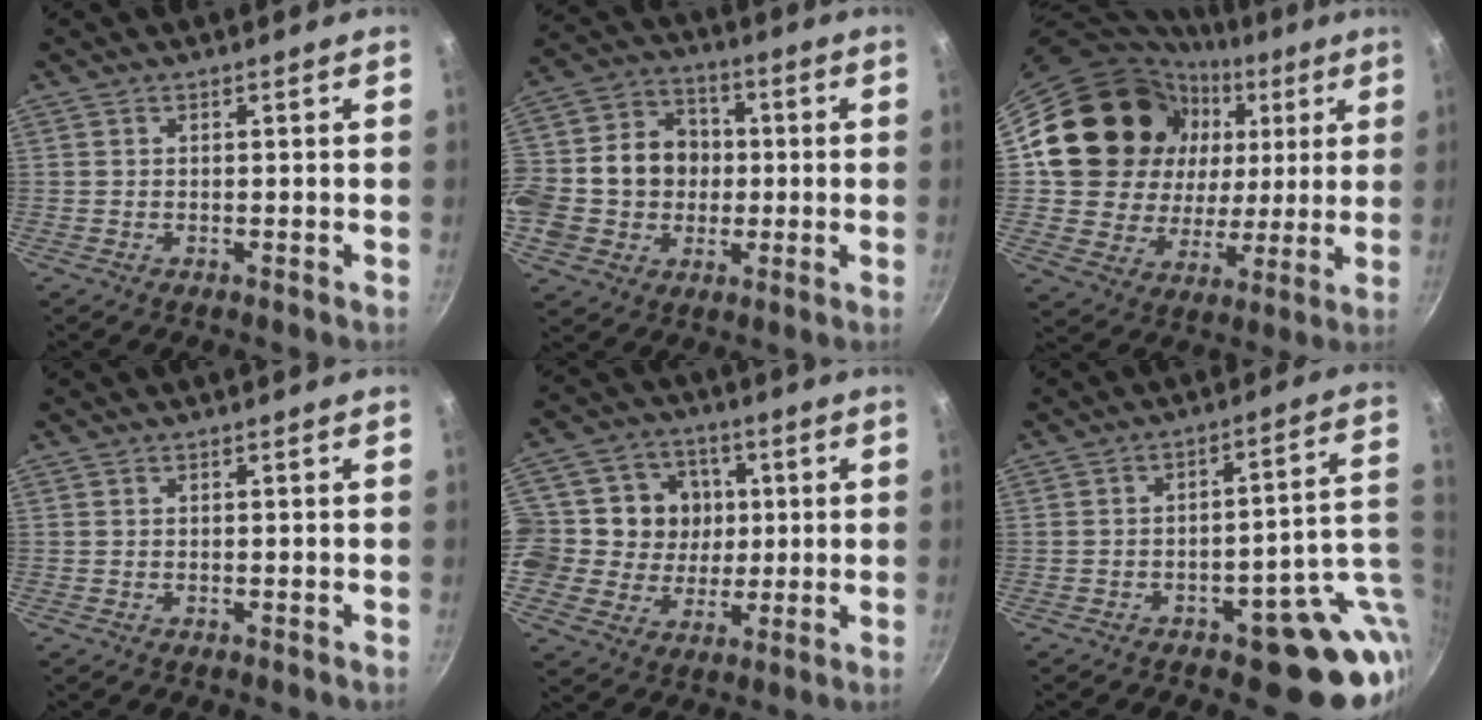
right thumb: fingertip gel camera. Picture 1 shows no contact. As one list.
[{"total": 19.4, "force": [-1.2, 16.7, 9.8], "torque": [-0.185, 0.043, -0.023]}, {"total": 22.4, "force": [7.4, 18.5, 10.1], "torque": [-0.142, 0.001, 0.137]}, {"total": 0.0}, {"total": 14.7, "force": [1.6, 13.4, 5.8], "torque": [-0.074, 0.005, 0.015]}, {"total": 14.9, "force": [-2.8, 7.0, 12.9], "torque": [-0.087, 0.028, -0.026]}]